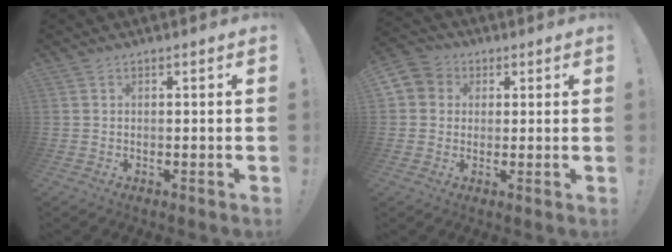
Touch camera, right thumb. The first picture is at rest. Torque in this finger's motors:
{"motor_torque": [0.14, 0.69, 0.02, 0.08, 0.06]}